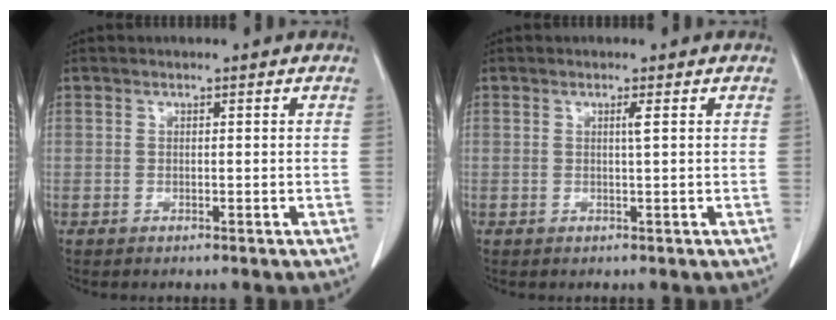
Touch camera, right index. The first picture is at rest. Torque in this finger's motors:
{"motor_torque": [0.02, 0.00, 0.01, 0.01]}